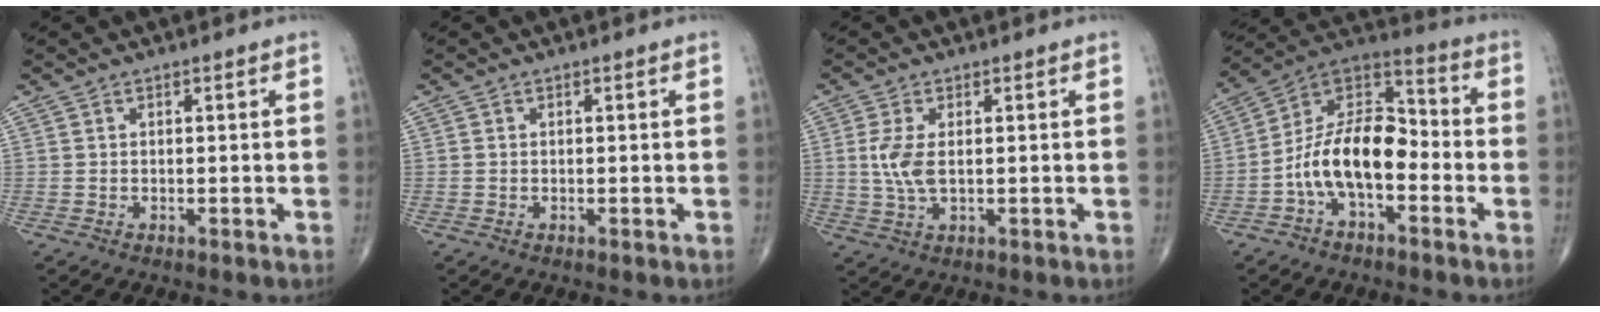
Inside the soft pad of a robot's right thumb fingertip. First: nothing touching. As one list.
[{"total": 0.0}, {"total": 5.4, "force": [0.5, 2.6, 4.7], "torque": [-0.113, -0.001, 0.012]}, {"total": 14.8, "force": [-4.0, 8.0, 11.8], "torque": [-0.192, 0.059, -0.083]}]